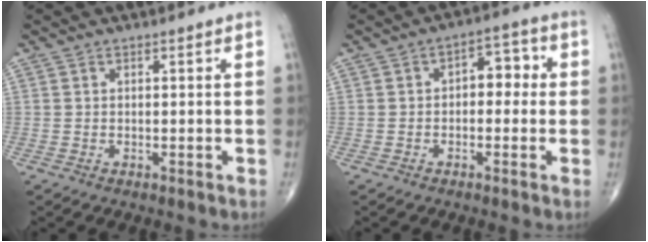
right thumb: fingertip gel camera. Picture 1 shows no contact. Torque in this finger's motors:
{"motor_torque": [-0.06, -0.39, 0.35, 0.11, 0.08]}